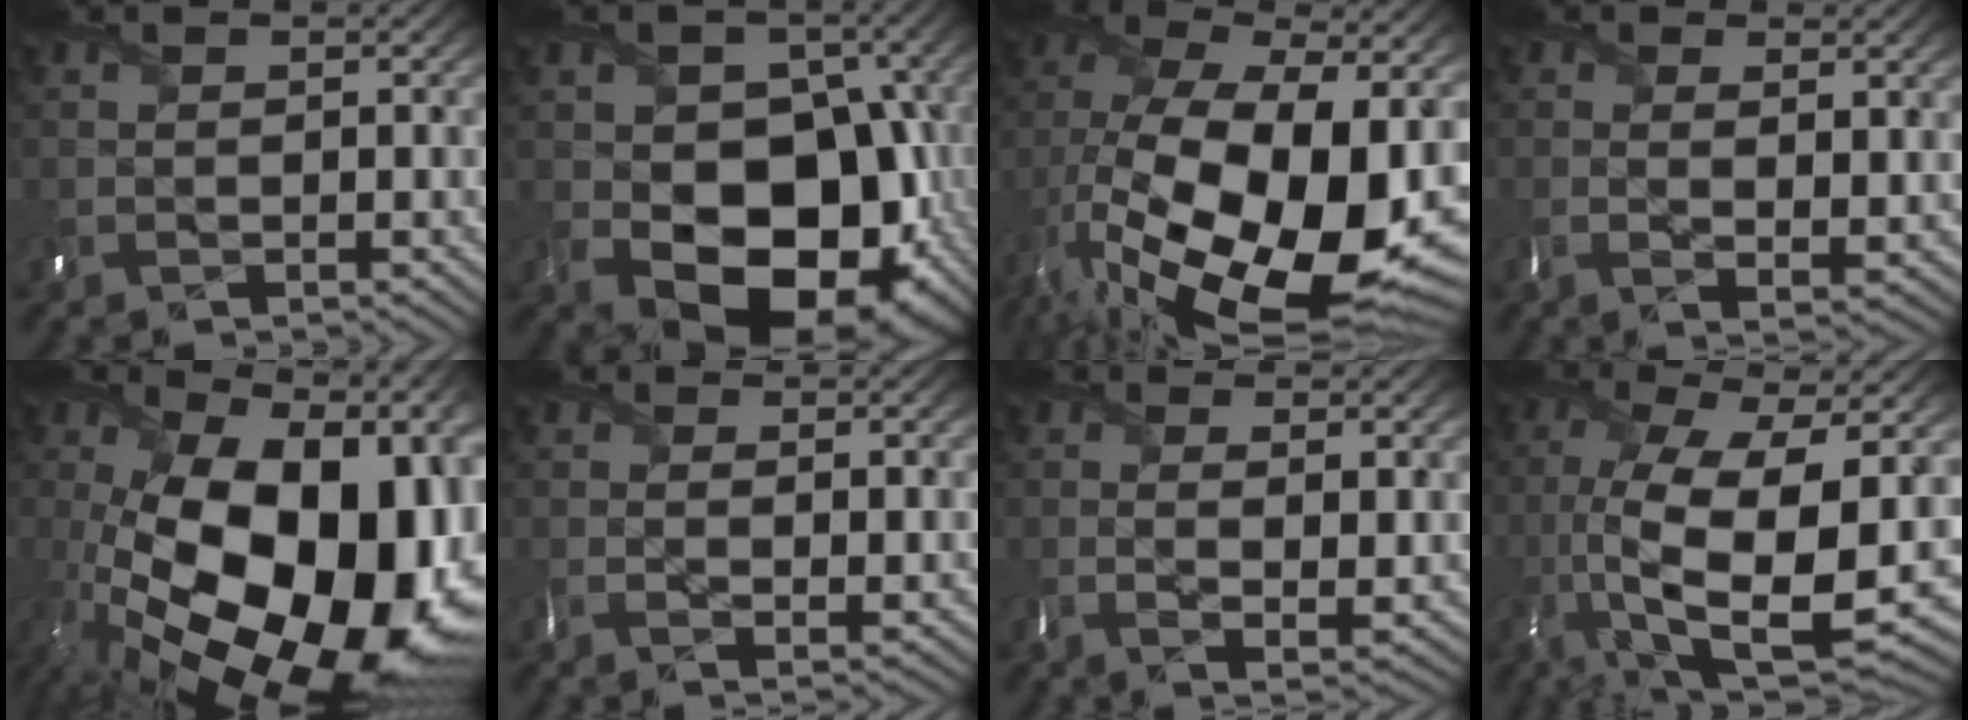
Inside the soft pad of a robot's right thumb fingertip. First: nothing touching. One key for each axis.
{"total": 16.3, "fx": -3.5, "fy": 12.0, "fz": 10.4, "tx": -0.132, "ty": -0.035, "tz": -0.055}
{"total": 21.3, "fx": -6.2, "fy": 11.5, "fz": 16.9, "tx": -0.328, "ty": -0.041, "tz": -0.075}
{"total": 3.5, "fx": 1.0, "fy": 1.3, "fz": 3.1, "tx": -0.063, "ty": -0.011, "tz": 0.022}
{"total": 23.2, "fx": -4.8, "fy": 13.4, "fz": 18.4, "tx": -0.337, "ty": -0.050, "tz": -0.050}
{"total": 2.4, "fx": 0.7, "fy": 1.0, "fz": 2.1, "tx": -0.040, "ty": -0.008, "tz": 0.015}
{"total": 4.0, "fx": 1.1, "fy": 1.4, "fz": 3.6, "tx": -0.073, "ty": -0.013, "tz": 0.022}
{"total": 16.3, "fx": -3.3, "fy": 6.3, "fz": 14.7, "tx": -0.294, "ty": -0.022, "tz": -0.053}